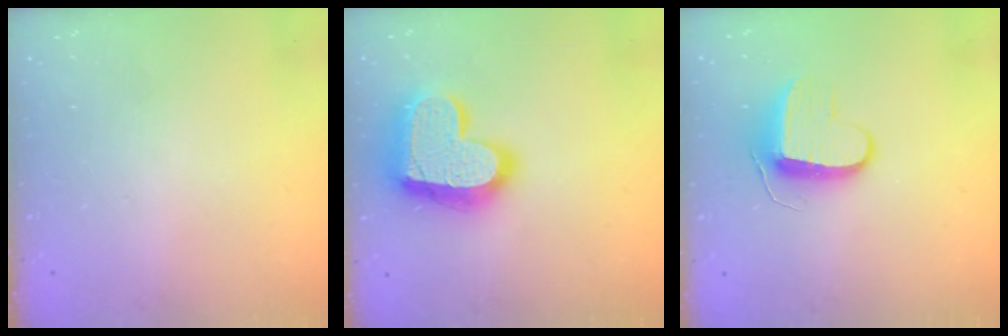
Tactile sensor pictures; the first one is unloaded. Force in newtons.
{"total": 20.9, "press": 20.8, "slide": 1.8}
{"total": 9.4, "press": 9.4, "slide": 0.5}